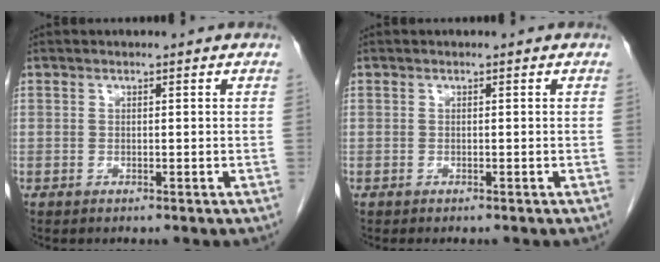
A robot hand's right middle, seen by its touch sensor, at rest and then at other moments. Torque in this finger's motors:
{"motor_torque": [0.16, -0.11, -0.03, 0.00]}